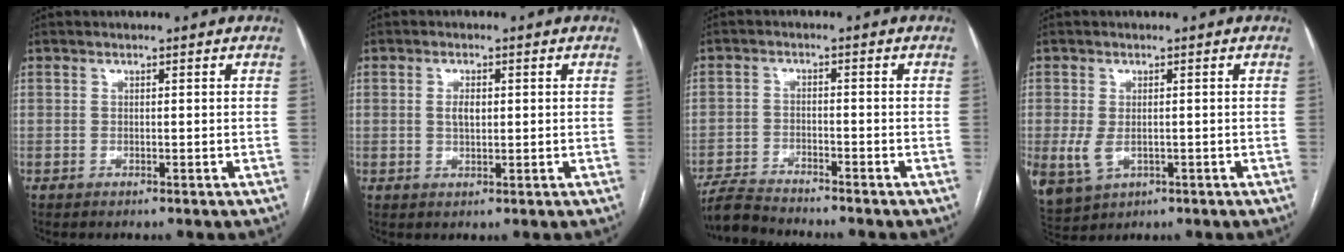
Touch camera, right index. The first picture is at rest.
{"total": 2.5, "force": [0.4, 1.2, 2.2], "torque": [-0.043, 0.002, 0.008]}
{"total": 4.8, "force": [-4.7, -0.2, 1.0], "torque": [-0.014, -0.018, -0.085]}
{"total": 5.9, "force": [-1.3, 3.9, 4.2], "torque": [-0.098, -0.006, -0.009]}